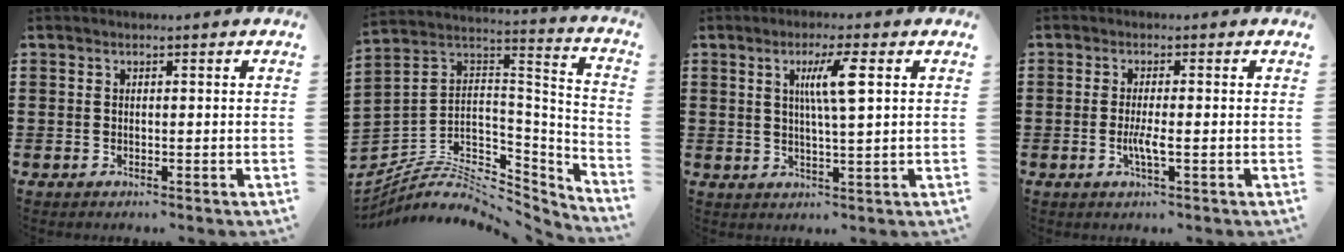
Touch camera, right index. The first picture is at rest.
{"total": 6.9, "force": [-4.7, 4.0, 3.2], "torque": [-0.071, -0.009, -0.085]}
{"total": 5.8, "force": [1.8, 0.4, 5.6], "torque": [-0.112, 0.003, 0.024]}
{"total": 3.1, "force": [-0.8, 0.4, 2.9], "torque": [-0.058, -0.006, -0.016]}